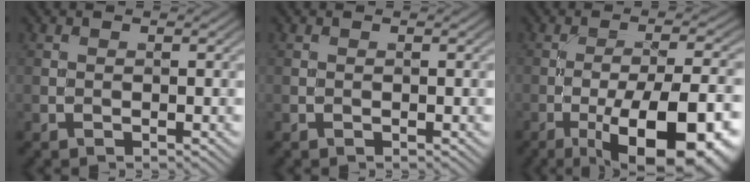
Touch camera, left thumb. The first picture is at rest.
{"total": 0.0}
{"total": 15.9, "force": [-7.4, 5.1, 13.1], "torque": [-0.174, 0.002, -0.103]}